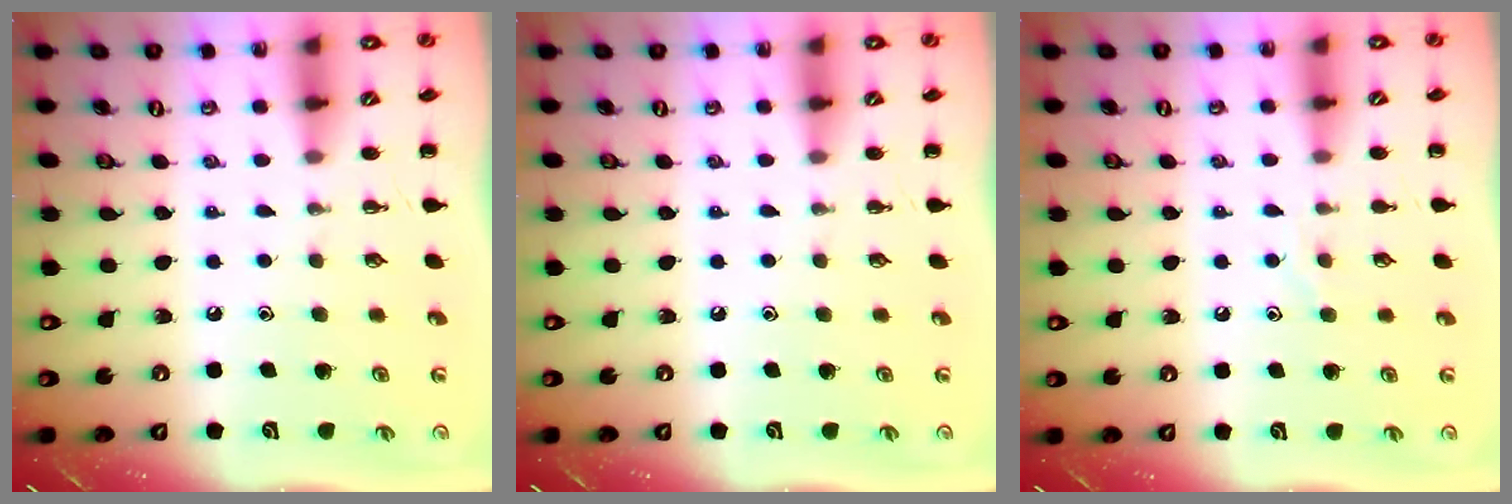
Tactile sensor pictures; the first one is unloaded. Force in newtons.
{"total": 0.0}
{"total": 5.4, "press": 5.3, "slide": 0.9}